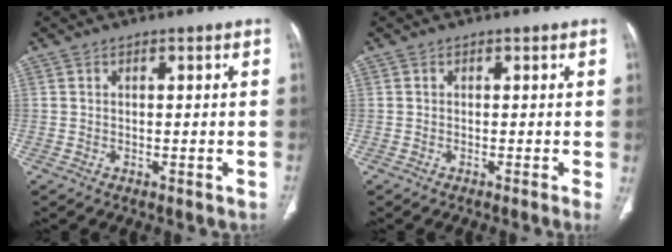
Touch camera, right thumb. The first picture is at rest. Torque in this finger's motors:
{"motor_torque": [0.01, 5.00, 2.12, 0.65, -0.01]}